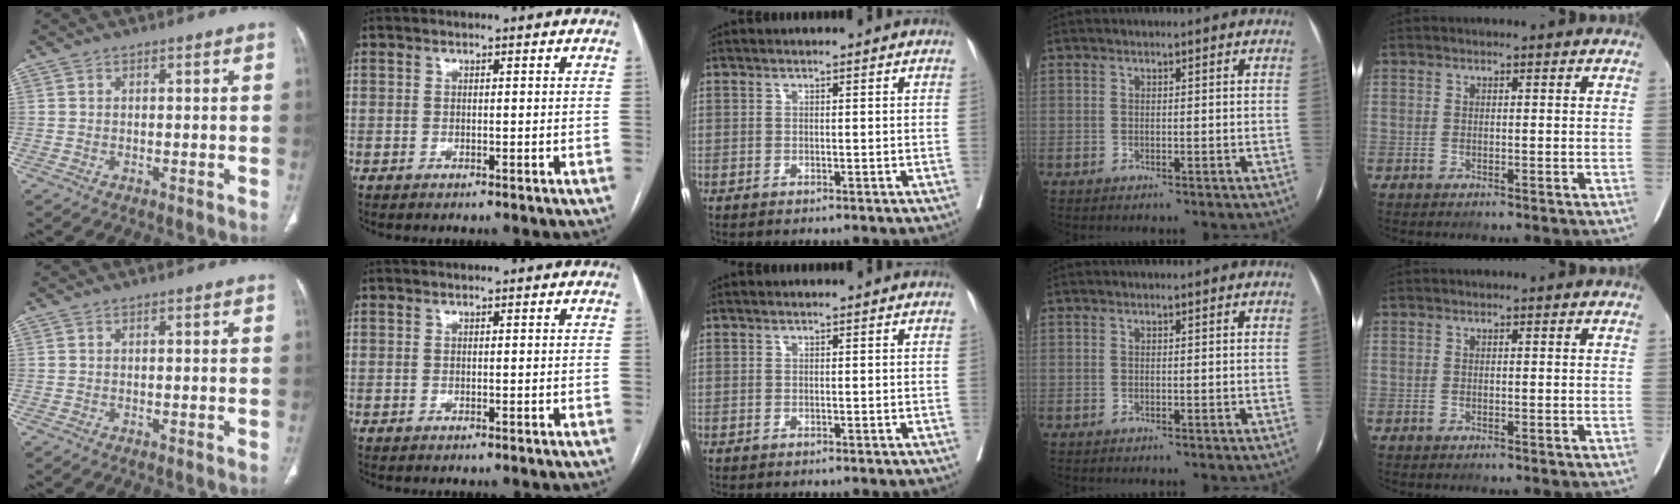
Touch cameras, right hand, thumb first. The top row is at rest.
{}